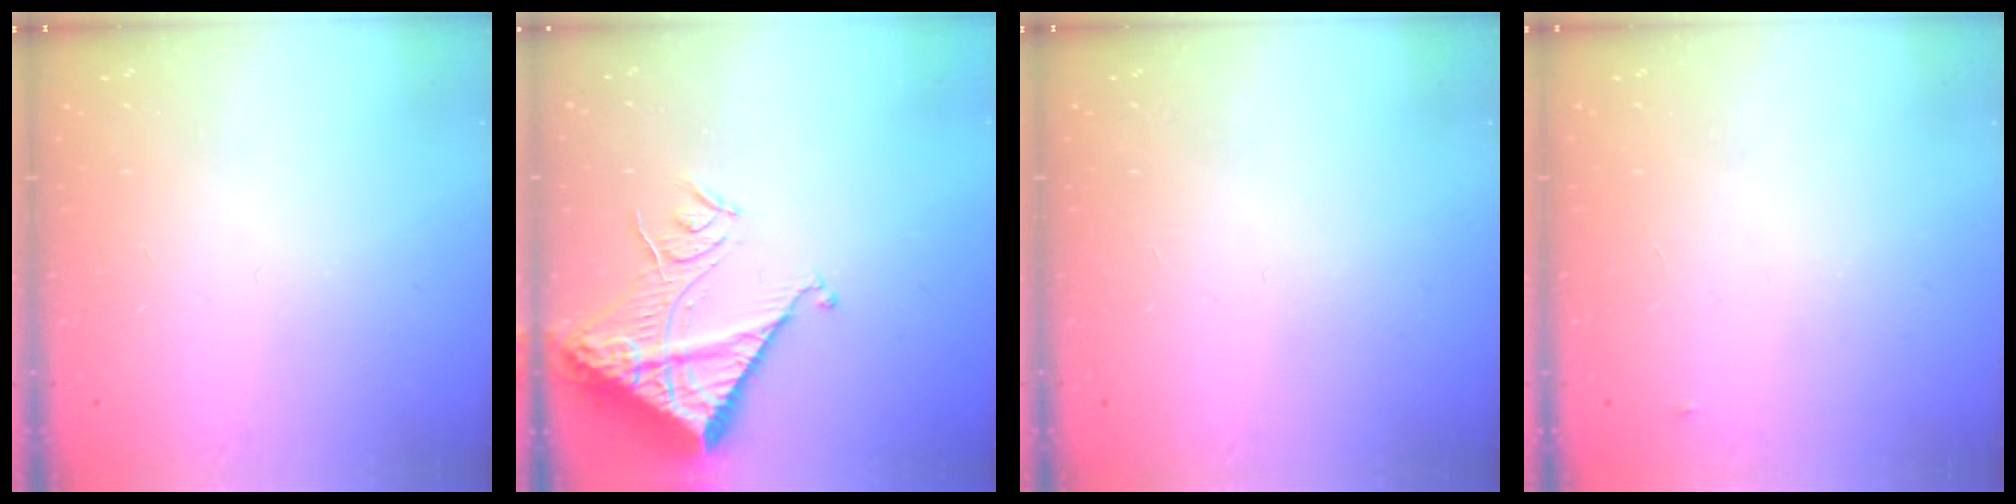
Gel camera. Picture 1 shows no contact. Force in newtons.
{"total": 14.3, "press": 14.2, "slide": 1.6}
{"total": 0.0}
{"total": 2.8, "press": 2.8, "slide": 0.4}